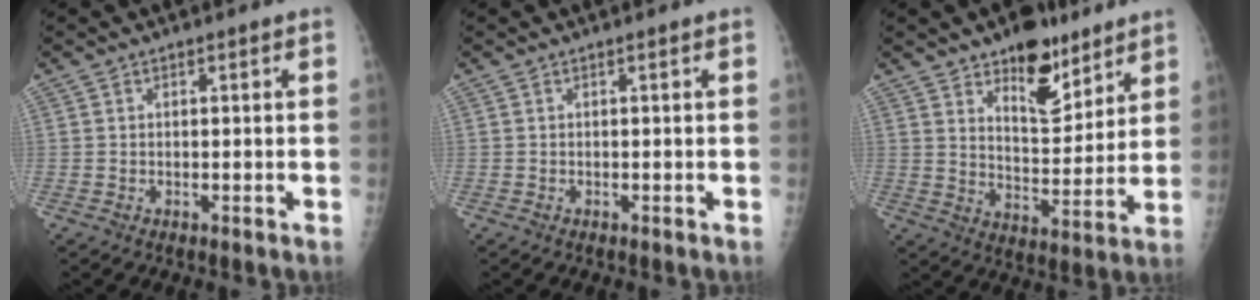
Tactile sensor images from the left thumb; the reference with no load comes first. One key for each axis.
{"total": 0.0}
{"total": 13.6, "fx": 8.9, "fy": 6.6, "fz": 7.9, "tx": -0.077, "ty": -0.059, "tz": 0.142}